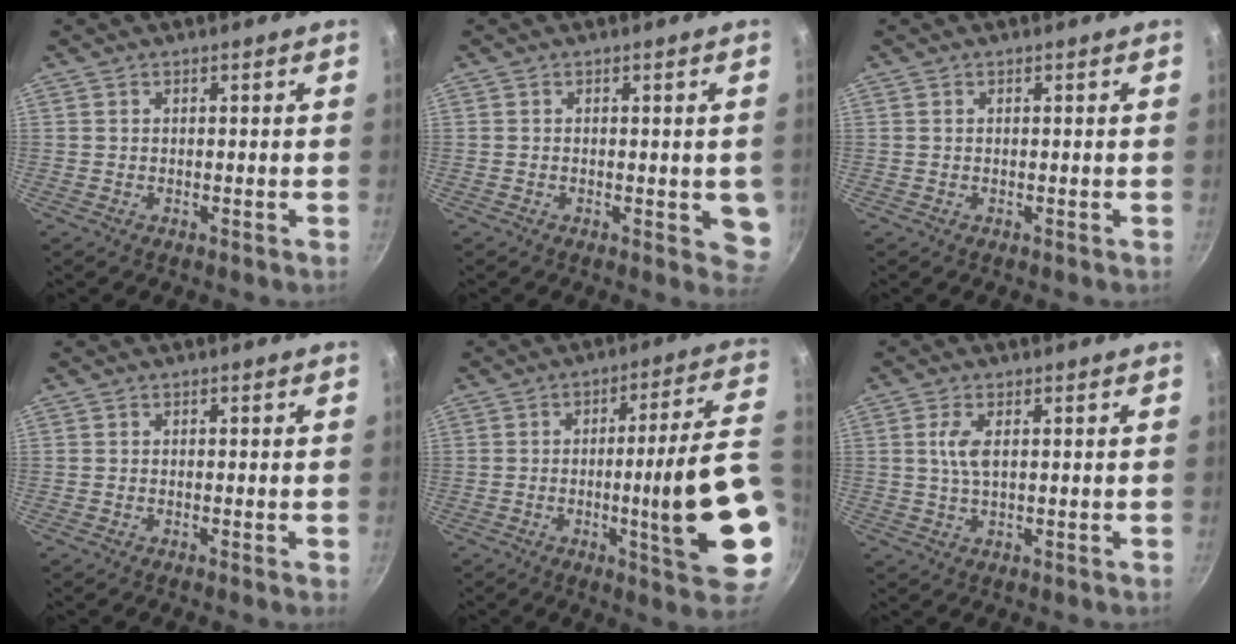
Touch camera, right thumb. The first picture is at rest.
{"total": 5.0, "force": [-0.6, 2.5, 4.3], "torque": [-0.027, -0.005, -0.007]}
{"total": 0.0}
{"total": 0.7, "force": [-0.3, -0.1, 0.6], "torque": [-0.016, 0.001, -0.008]}
{"total": 20.5, "force": [-3.7, 3.1, 19.9], "torque": [-0.256, 0.015, -0.047]}
{"total": 3.8, "force": [0.8, 1.4, 3.4], "torque": [-0.075, 0.001, 0.016]}